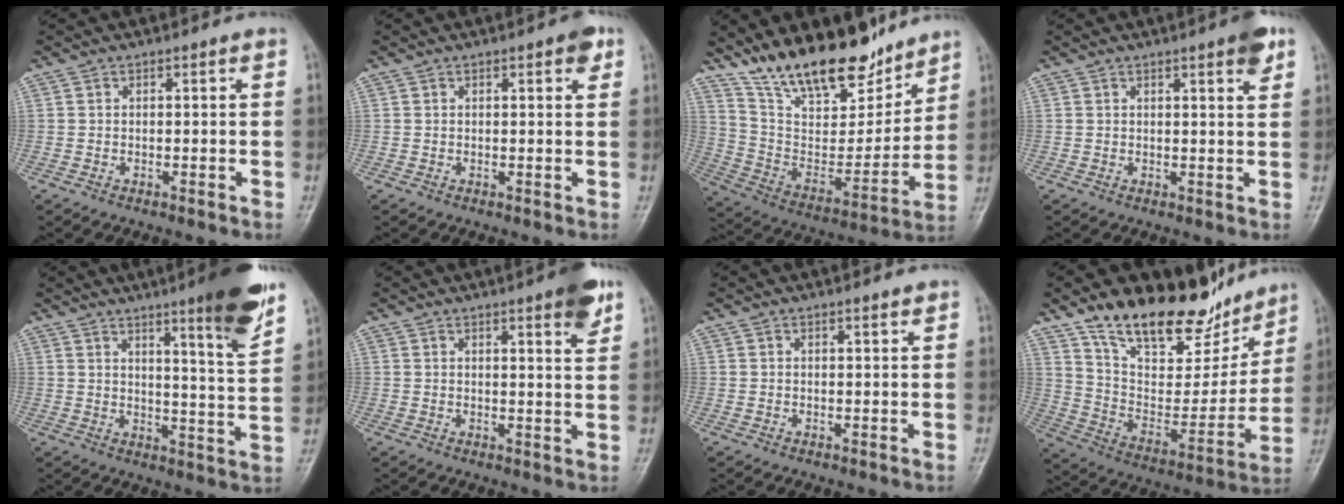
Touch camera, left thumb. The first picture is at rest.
{"total": 2.5, "force": [1.3, 0.8, 1.9], "torque": [-0.018, -0.002, 0.013]}
{"total": 21.7, "force": [16.9, 8.3, 10.7], "torque": [-0.142, -0.083, 0.296]}
{"total": 3.9, "force": [2.3, 0.6, 3.0], "torque": [-0.034, -0.010, 0.027]}
{"total": 12.6, "force": [7.9, 0.9, 9.7], "torque": [-0.122, -0.052, 0.112]}
{"total": 5.9, "force": [3.7, 1.0, 4.6], "torque": [-0.052, -0.018, 0.045]}
{"total": 0.9, "force": [0.7, 0.1, 0.5], "torque": [-0.008, -0.004, 0.011]}
{"total": 23.5, "force": [17.7, 10.1, 11.8], "torque": [-0.140, -0.079, 0.295]}